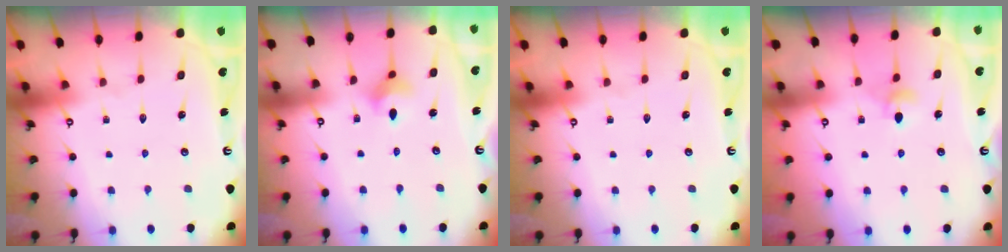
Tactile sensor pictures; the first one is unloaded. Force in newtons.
{"total": 4.6, "press": 4.5, "slide": 0.9}
{"total": 0.0}
{"total": 3.8, "press": 3.8, "slide": 0.6}